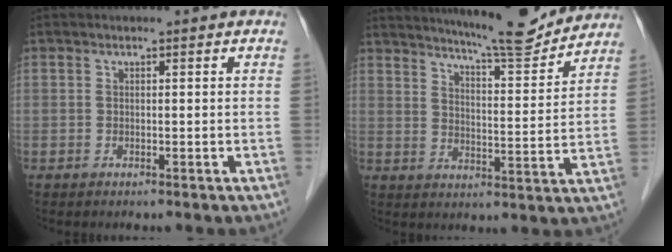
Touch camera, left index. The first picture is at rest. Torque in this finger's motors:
{"motor_torque": [1.03, -1.11, 0.48, 0.09]}